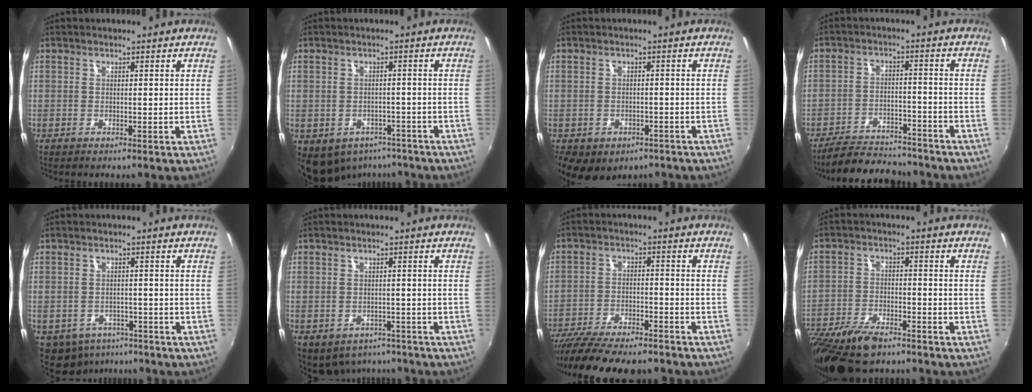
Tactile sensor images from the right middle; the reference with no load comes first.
{"total": 10.8, "force": [-7.0, 7.1, 4.1], "torque": [-0.098, -0.016, -0.081]}
{"total": 10.7, "force": [-5.7, 7.2, 5.4], "torque": [-0.130, -0.030, -0.068]}
{"total": 13.1, "force": [-11.6, 4.1, 4.5], "torque": [-0.111, 0.001, -0.170]}
{"total": 9.4, "force": [-5.4, 6.8, 3.5], "torque": [-0.094, -0.015, -0.064]}
{"total": 9.7, "force": [-6.4, 6.3, 3.7], "torque": [-0.089, -0.021, -0.075]}
{"total": 17.0, "force": [-14.5, 4.2, 8.0], "torque": [-0.162, -0.036, -0.226]}
{"total": 14.7, "force": [-11.2, 5.7, 7.6], "torque": [-0.182, -0.034, -0.203]}